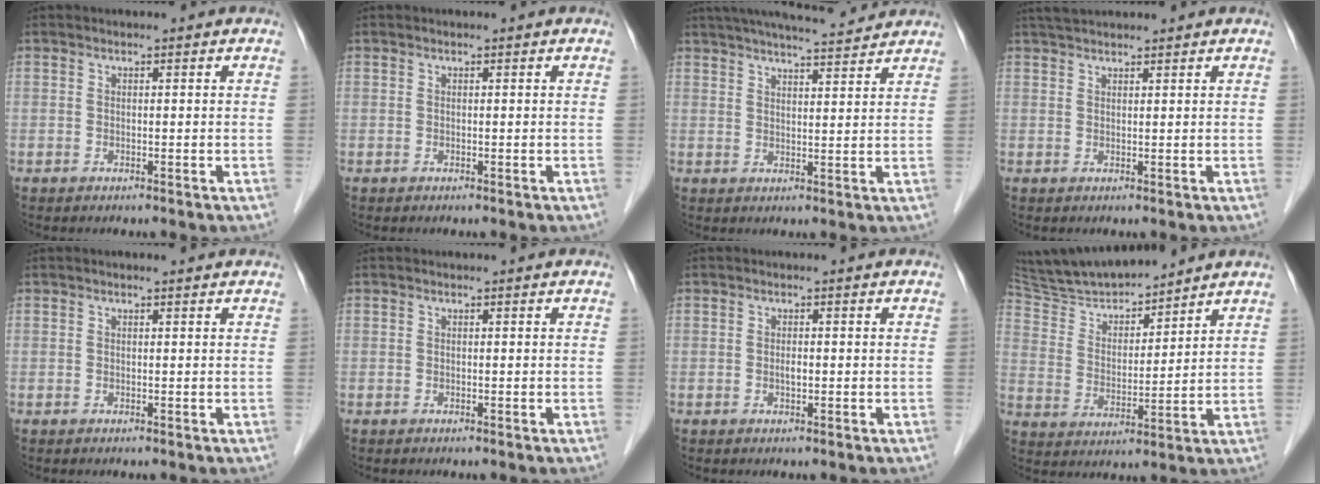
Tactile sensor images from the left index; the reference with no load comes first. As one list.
[{"total": 0.0}, {"total": 10.8, "force": [9.5, 1.0, 4.9], "torque": [-0.080, 0.005, 0.125]}, {"total": 2.4, "force": [1.8, 0.4, 1.5], "torque": [-0.019, 0.020, 0.029]}, {"total": 1.5, "force": [-1.5, 0.0, 0.3], "torque": [-0.004, -0.008, -0.032]}, {"total": 1.1, "force": [-1.1, 0.0, -0.1], "torque": [0.004, -0.008, -0.021]}, {"total": 2.4, "force": [-2.3, 0.2, 0.6], "torque": [-0.009, -0.016, -0.043]}, {"total": 11.1, "force": [10.2, 1.6, 4.1], "torque": [-0.078, -0.001, 0.192]}]